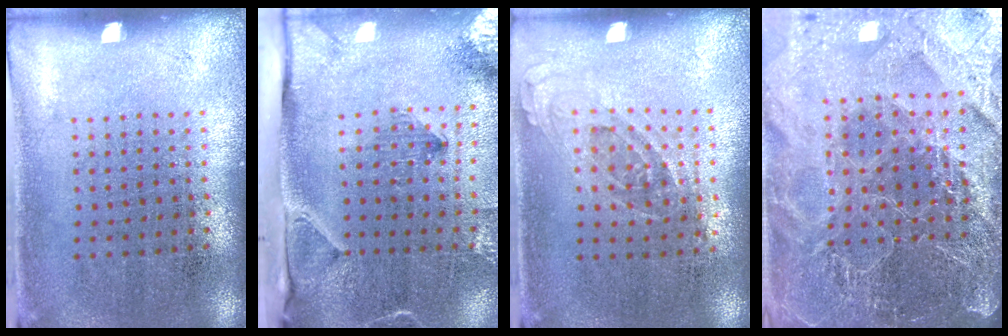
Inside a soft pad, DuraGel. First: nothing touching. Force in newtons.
{"total": 3.4, "press": 2.3, "slide": 2.5}
{"total": 0.8, "press": 0.8, "slide": 0.3}
{"total": 5.9, "press": 5.1, "slide": 2.9}